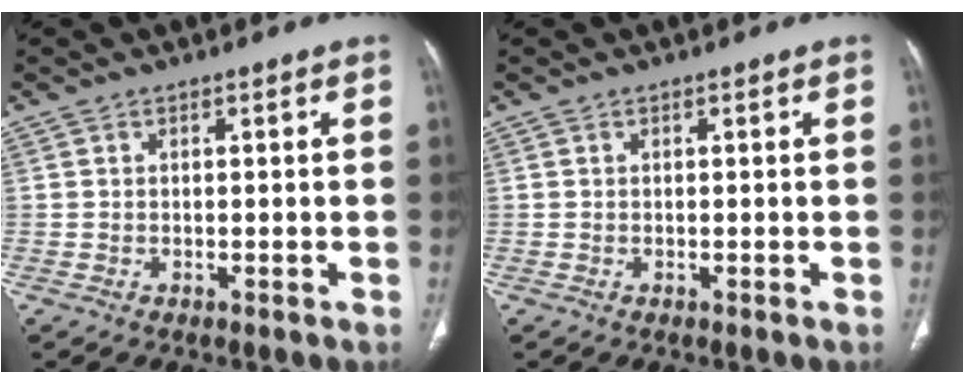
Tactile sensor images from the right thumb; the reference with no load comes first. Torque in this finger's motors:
{"motor_torque": [-0.03, 0.02, -0.01, 0.01, 0.02]}